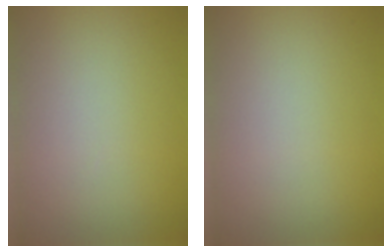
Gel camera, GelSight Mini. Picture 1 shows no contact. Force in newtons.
{"total": 0.0}